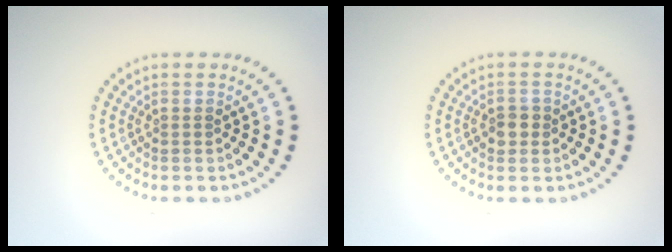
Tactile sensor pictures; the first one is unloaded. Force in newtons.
{"total": 1.6, "press": 1.6, "slide": 0.4}